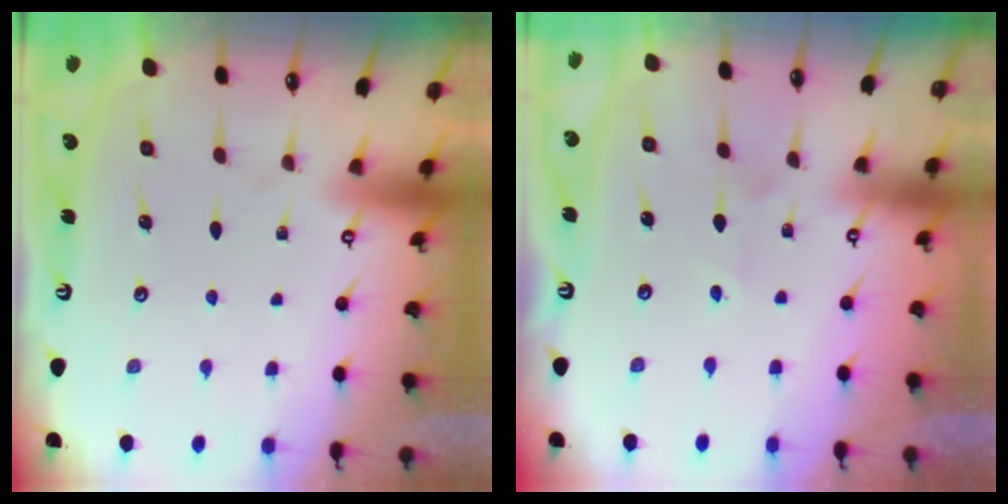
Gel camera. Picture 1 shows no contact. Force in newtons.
{"total": 2.8, "press": 2.8, "slide": 0.3}